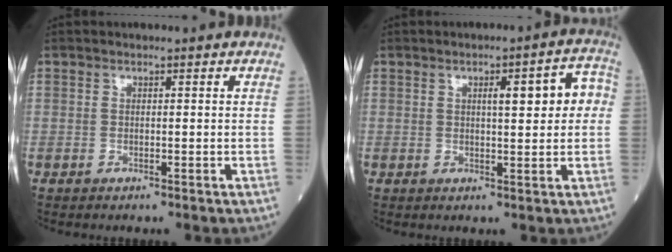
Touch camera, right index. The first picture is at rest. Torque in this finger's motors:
{"motor_torque": [1.04, 0.16, 0.17, 0.09]}